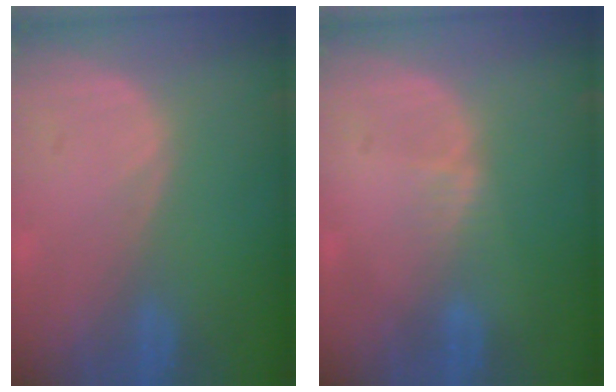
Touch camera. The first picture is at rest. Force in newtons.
{"total": 1.3, "press": 1.3, "slide": 0.2}